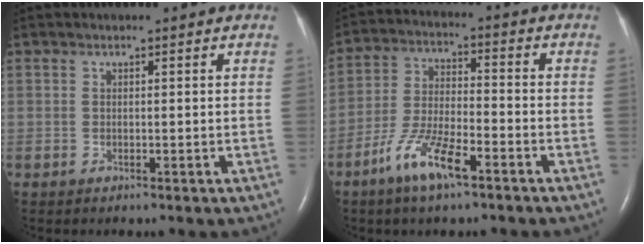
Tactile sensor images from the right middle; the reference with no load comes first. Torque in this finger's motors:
{"motor_torque": [1.13, -1.01, 0.47, 0.18]}